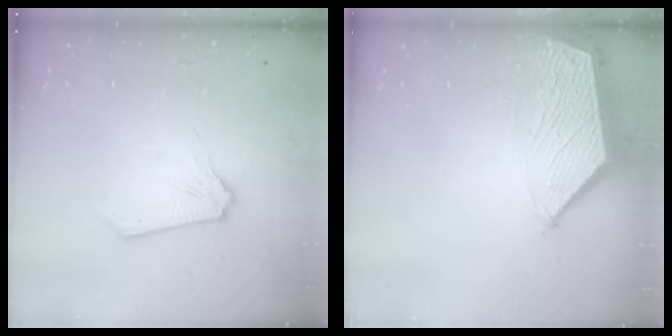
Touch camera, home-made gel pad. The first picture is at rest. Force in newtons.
{"total": 3.8, "press": 3.8, "slide": 0.6}